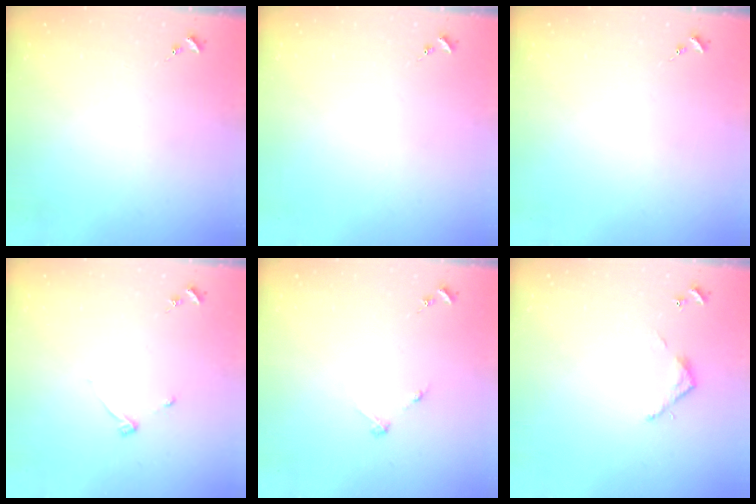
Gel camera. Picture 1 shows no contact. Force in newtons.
{"total": 0.0}
{"total": 0.0}
{"total": 3.3, "press": 3.2, "slide": 0.6}
{"total": 2.7, "press": 2.7, "slide": 0.3}
{"total": 3.2, "press": 3.2, "slide": 0.2}